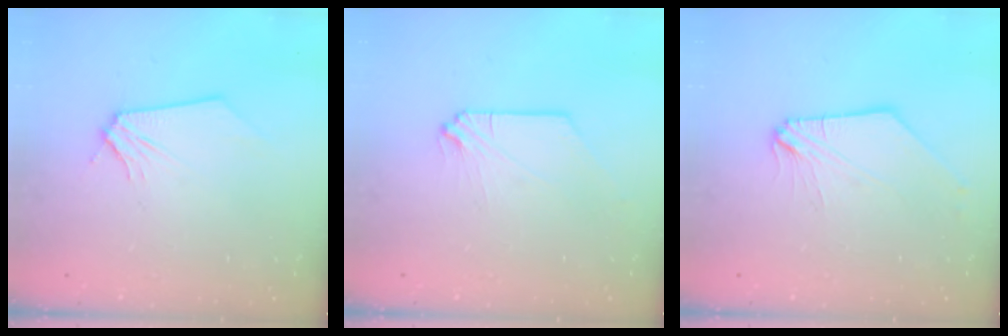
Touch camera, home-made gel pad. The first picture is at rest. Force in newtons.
{"total": 0.0}
{"total": 2.5, "press": 2.5, "slide": 0.5}